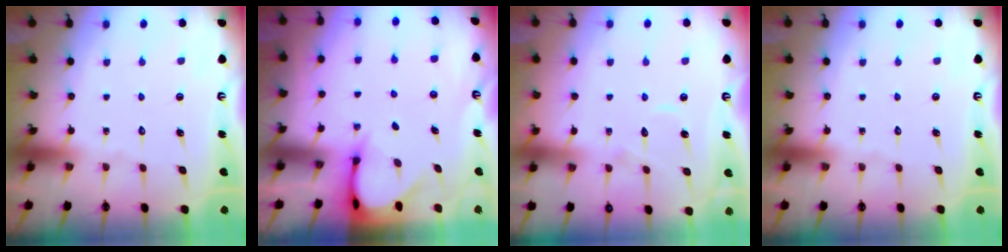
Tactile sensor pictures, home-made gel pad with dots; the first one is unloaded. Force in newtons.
{"total": 4.3, "press": 4.3, "slide": 0.5}
{"total": 6.1, "press": 6.0, "slide": 0.7}
{"total": 0.0}